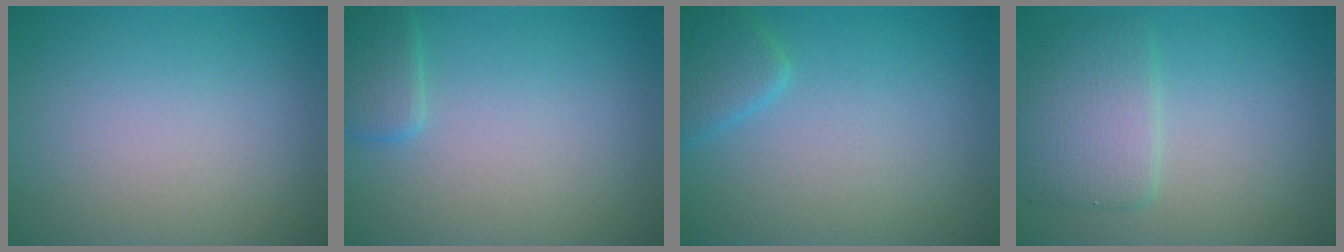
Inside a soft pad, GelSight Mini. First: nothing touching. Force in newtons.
{"total": 2.0, "press": 2.0, "slide": 0.1}
{"total": 2.3, "press": 2.3, "slide": 0.2}
{"total": 3.7, "press": 3.7, "slide": 0.2}